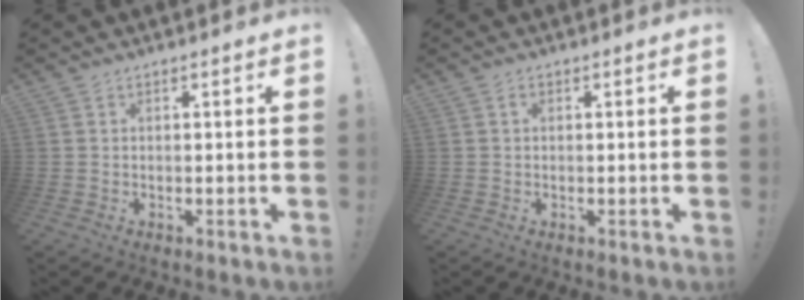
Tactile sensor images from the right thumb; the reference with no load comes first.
{"total": 0.6, "force": [0.0, 0.5, 0.3], "torque": [-0.002, 0.000, -0.001]}